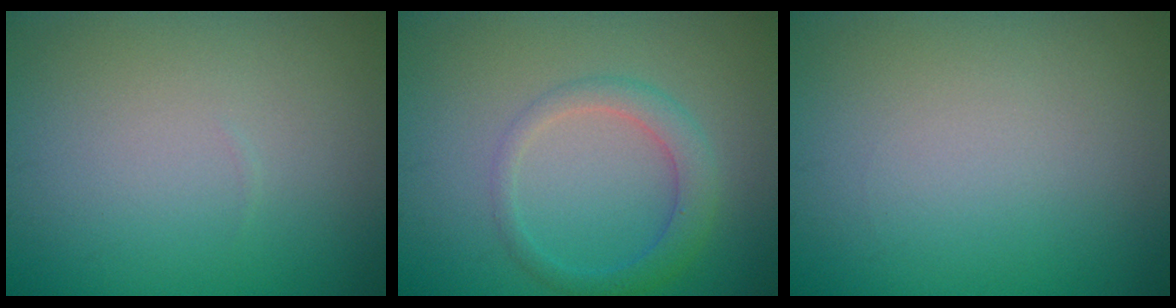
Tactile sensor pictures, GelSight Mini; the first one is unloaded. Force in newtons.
{"total": 2.7, "press": 2.7, "slide": 0.1}
{"total": 0.0}